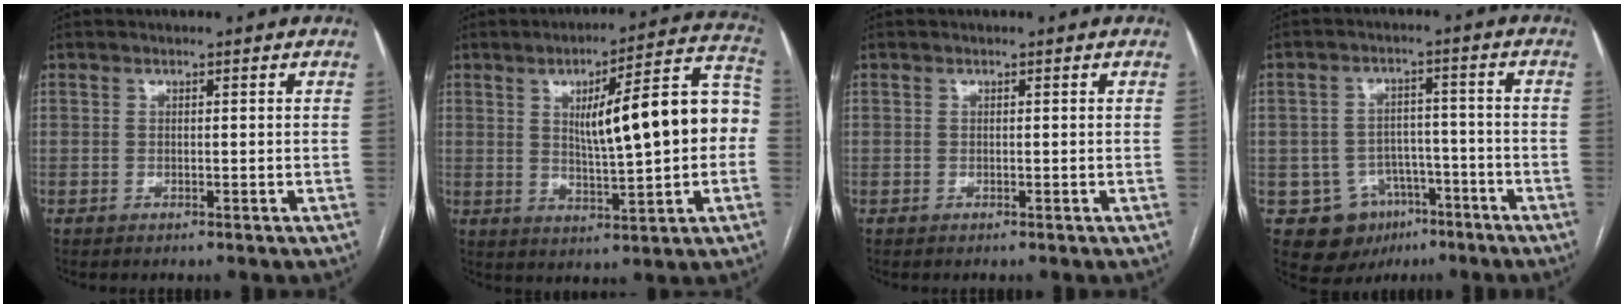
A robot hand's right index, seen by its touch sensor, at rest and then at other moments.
{"total": 16.1, "force": [1.3, 2.8, 15.8], "torque": [-0.216, 0.041, 0.025]}
{"total": 0.0}
{"total": 9.0, "force": [-4.5, 7.4, 2.5], "torque": [-0.036, 0.018, -0.057]}